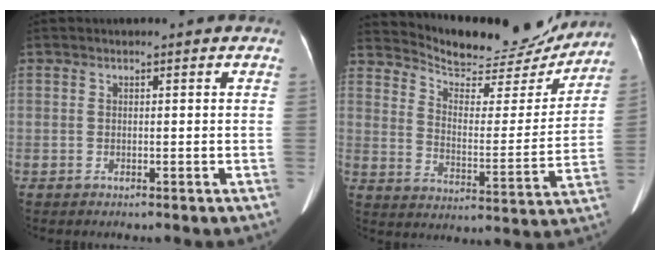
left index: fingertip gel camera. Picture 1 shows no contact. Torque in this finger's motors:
{"motor_torque": [-0.31, -0.77, 0.00, -0.03]}